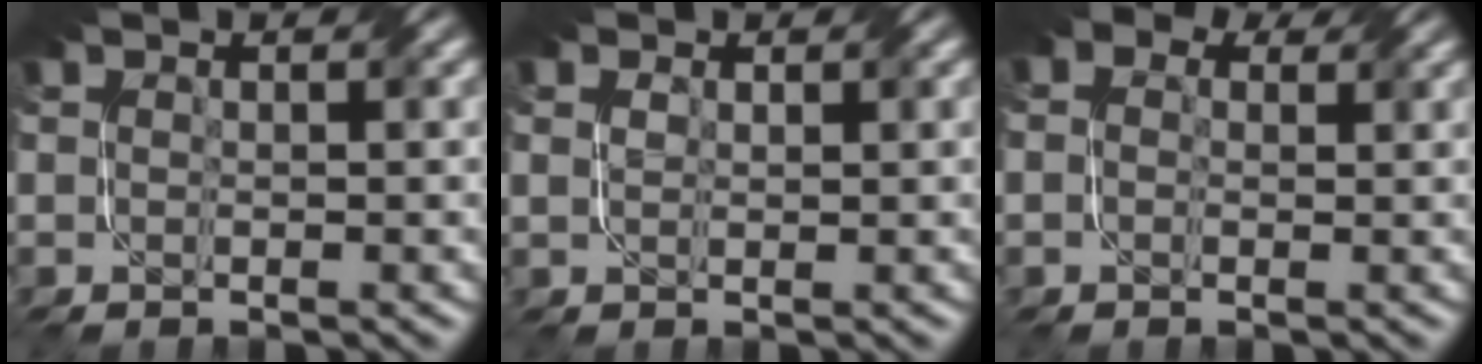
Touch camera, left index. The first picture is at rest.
{"total": 1.1, "force": [0.7, 0.7, 0.4], "torque": [-0.008, -0.003, 0.015]}
{"total": 4.7, "force": [2.3, 3.3, 2.5], "torque": [-0.037, 0.013, -0.001]}